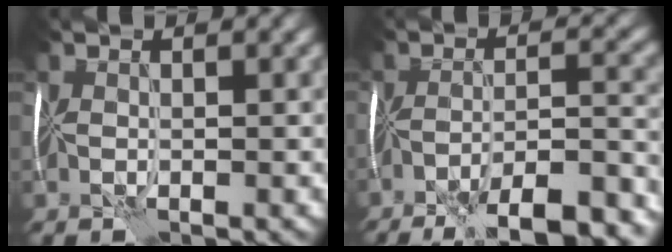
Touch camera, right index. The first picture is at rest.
{"total": 11.9, "force": [-9.5, 2.5, 6.8], "torque": [-0.097, -0.005, -0.126]}